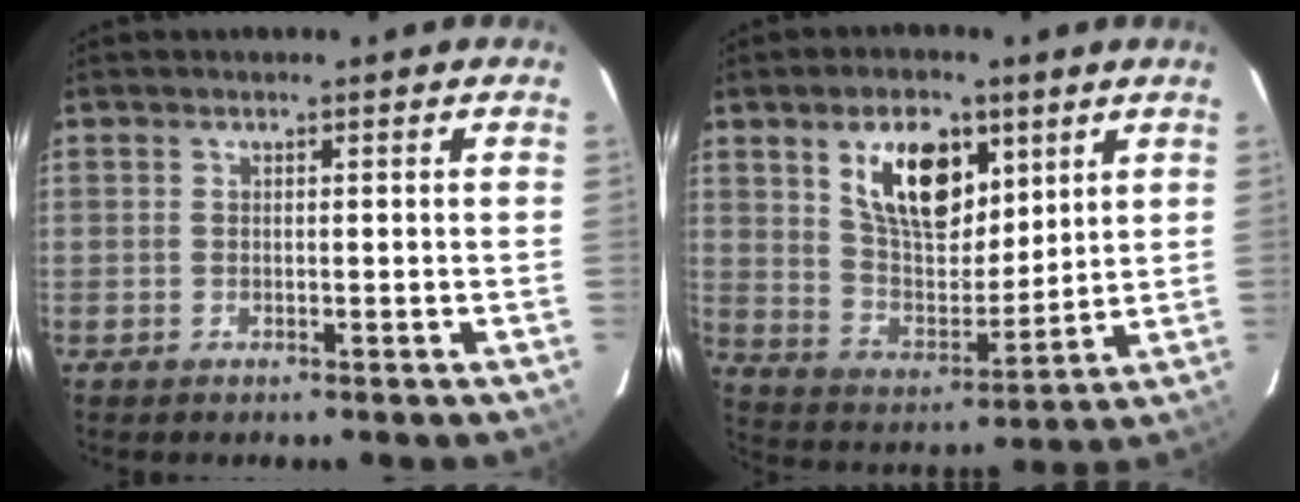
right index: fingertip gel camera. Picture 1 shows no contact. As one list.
[{"total": 14.4, "force": [7.0, 7.7, 10.0], "torque": [-0.169, 0.009, 0.134]}]